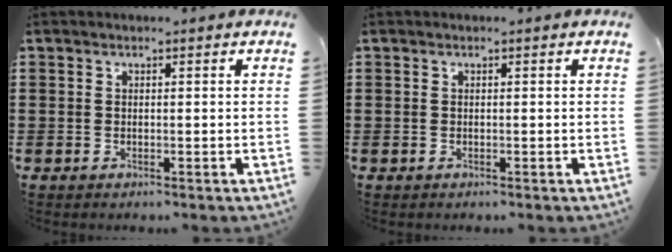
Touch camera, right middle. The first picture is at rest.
{"total": 0.0}